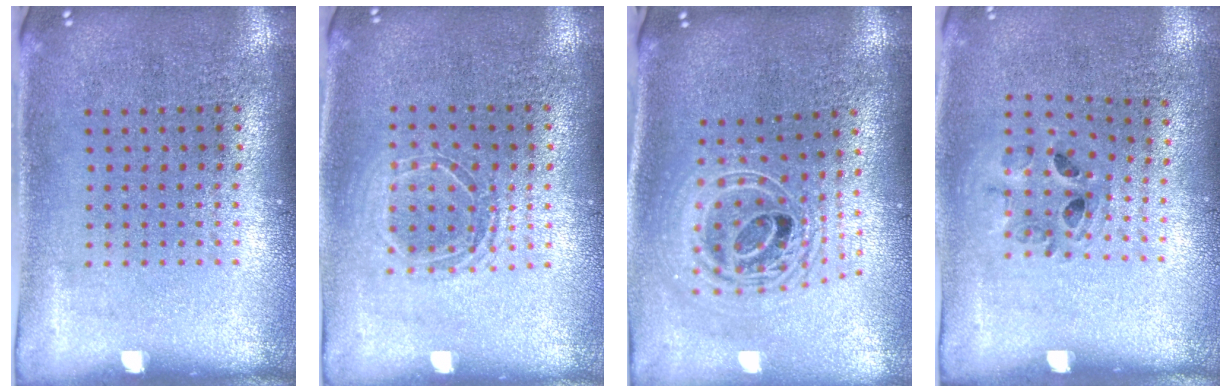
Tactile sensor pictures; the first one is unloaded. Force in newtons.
{"total": 1.4, "press": 1.2, "slide": 0.7}
{"total": 2.4, "press": 1.8, "slide": 1.6}
{"total": 0.9, "press": 0.9, "slide": 0.3}